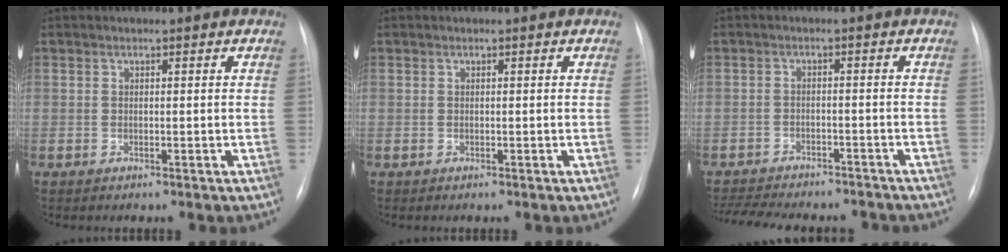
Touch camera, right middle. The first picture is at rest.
{"total": 0.0}
{"total": 14.3, "force": [-12.8, 3.8, 5.0], "torque": [-0.106, 0.000, -0.172]}